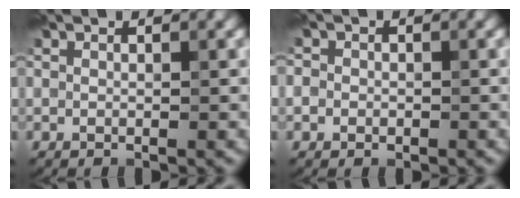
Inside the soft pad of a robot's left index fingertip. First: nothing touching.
{"total": 2.2, "force": [0.2, 2.0, 0.9], "torque": [0.004, 0.017, -0.021]}